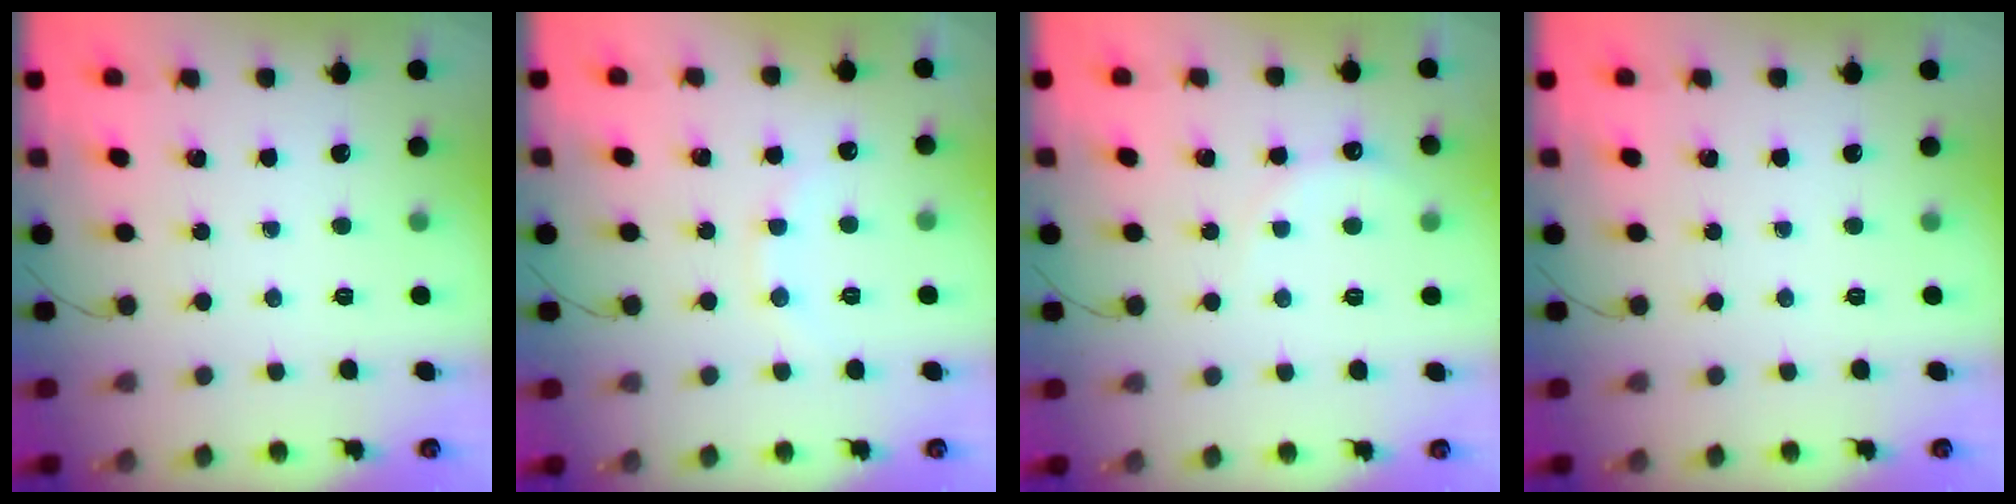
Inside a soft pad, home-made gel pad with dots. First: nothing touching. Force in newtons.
{"total": 6.6, "press": 6.5, "slide": 1.1}
{"total": 3.8, "press": 3.6, "slide": 0.9}
{"total": 0.0}